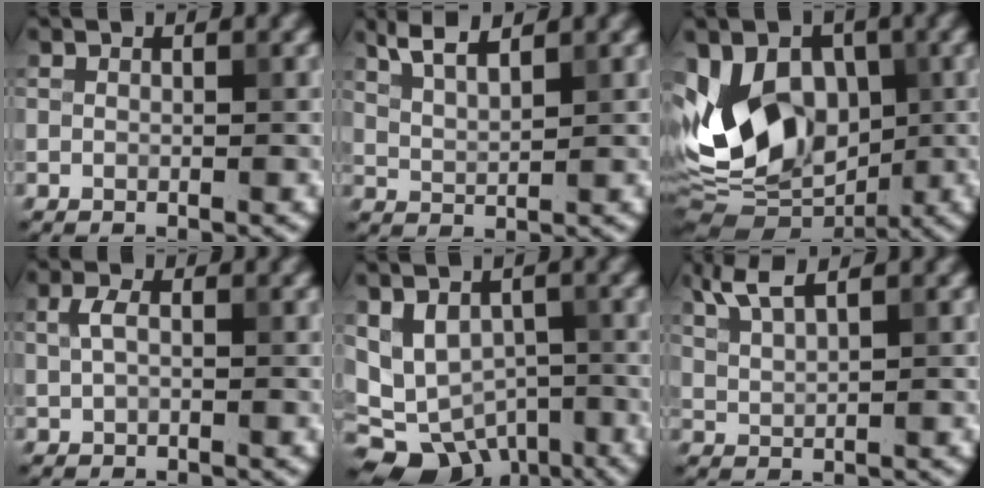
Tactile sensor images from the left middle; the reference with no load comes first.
{"total": 3.2, "force": [2.6, 0.8, 1.8], "torque": [-0.038, 0.010, 0.050]}
{"total": 11.2, "force": [-0.6, 7.8, 7.9], "torque": [-0.139, -0.001, -0.023]}
{"total": 1.6, "force": [0.3, 1.0, 1.2], "torque": [-0.029, 0.003, 0.004]}
{"total": 8.8, "force": [-3.6, 6.5, 4.6], "torque": [-0.063, -0.008, -0.042]}
{"total": 3.0, "force": [2.3, 0.6, 1.8], "torque": [-0.040, 0.007, 0.051]}